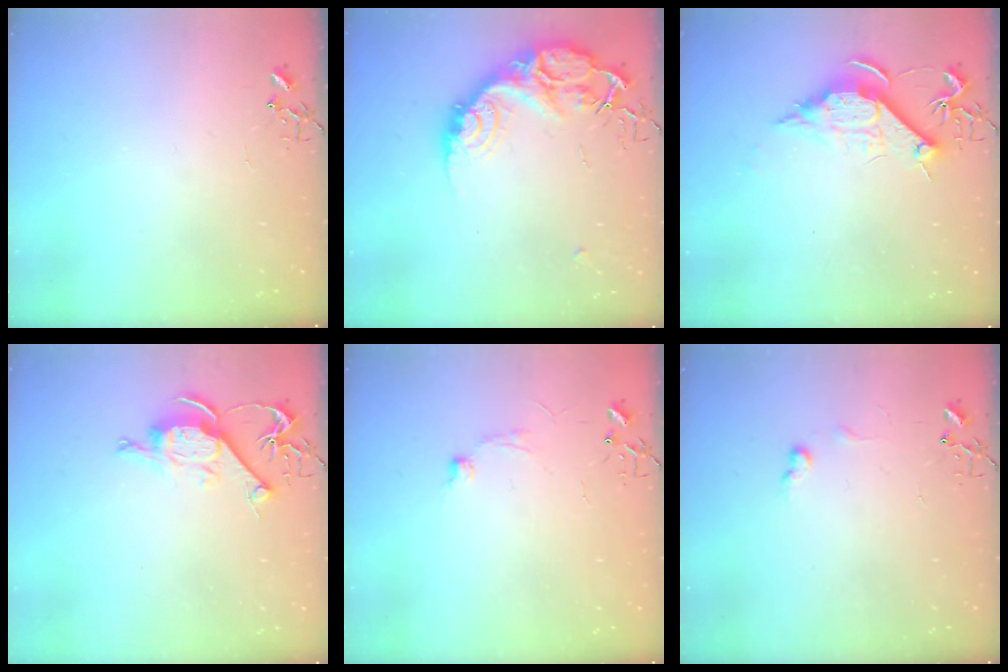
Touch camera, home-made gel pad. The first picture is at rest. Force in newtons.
{"total": 16.4, "press": 16.3, "slide": 1.2}
{"total": 10.6, "press": 10.6, "slide": 0.1}
{"total": 9.6, "press": 9.6, "slide": 0.2}
{"total": 7.2, "press": 7.2, "slide": 0.8}
{"total": 5.7, "press": 5.7, "slide": 0.7}